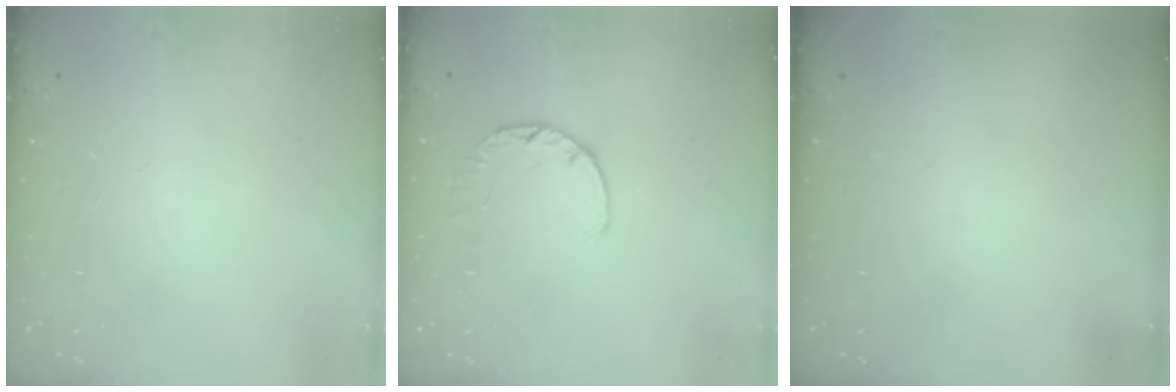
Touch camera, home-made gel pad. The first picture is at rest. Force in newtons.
{"total": 3.0, "press": 2.9, "slide": 0.4}
{"total": 0.0}